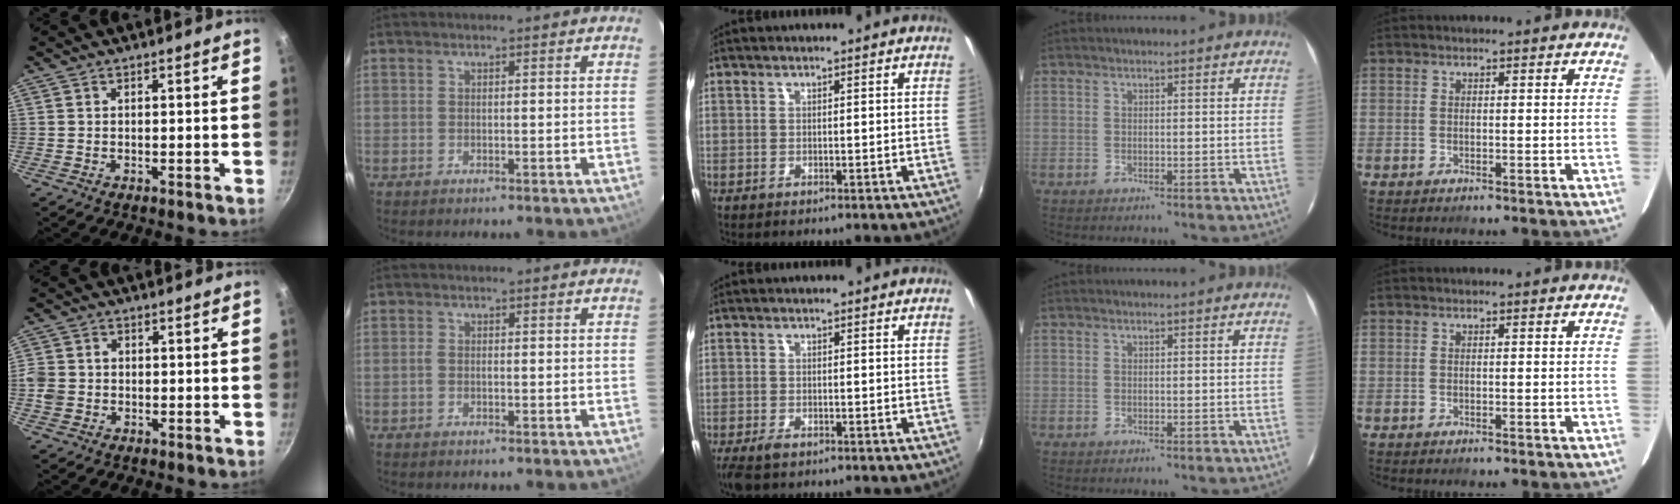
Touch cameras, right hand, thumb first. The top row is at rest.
{"thumb": {"total": 4.7, "force": [-0.8, 4.0, 2.2], "torque": [-0.038, 0.010, -0.021]}, "index": {"total": 1.0, "force": [-0.3, 0.5, 0.8], "torque": [-0.017, 0.002, -0.008]}, "middle": {"total": 3.4, "force": [-2.4, 1.4, 2.0], "torque": [-0.050, -0.012, -0.044]}}